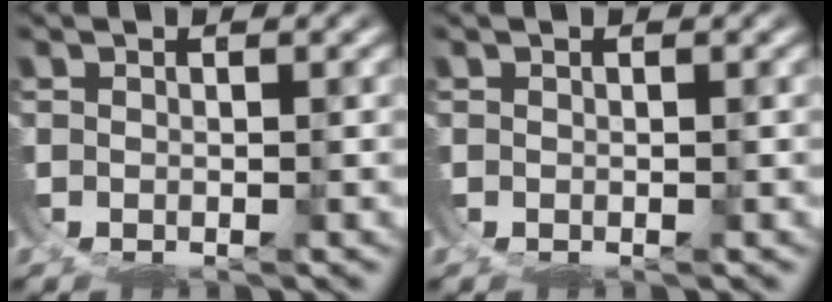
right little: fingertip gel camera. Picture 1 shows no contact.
{"total": 0.0}